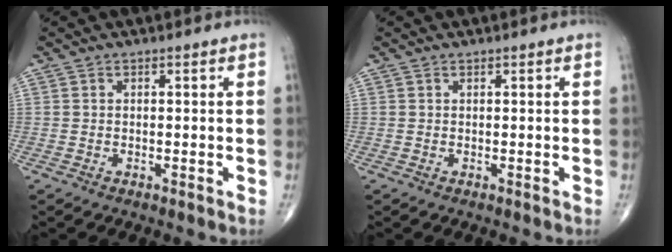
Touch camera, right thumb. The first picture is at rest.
{"total": 0.0}